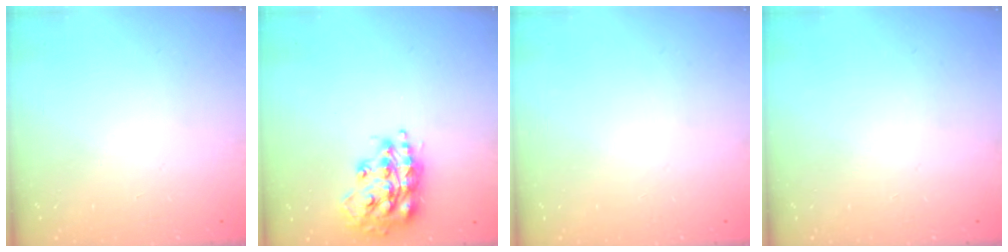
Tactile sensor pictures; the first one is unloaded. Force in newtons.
{"total": 17.0, "press": 16.9, "slide": 1.4}
{"total": 0.0}
{"total": 0.0}